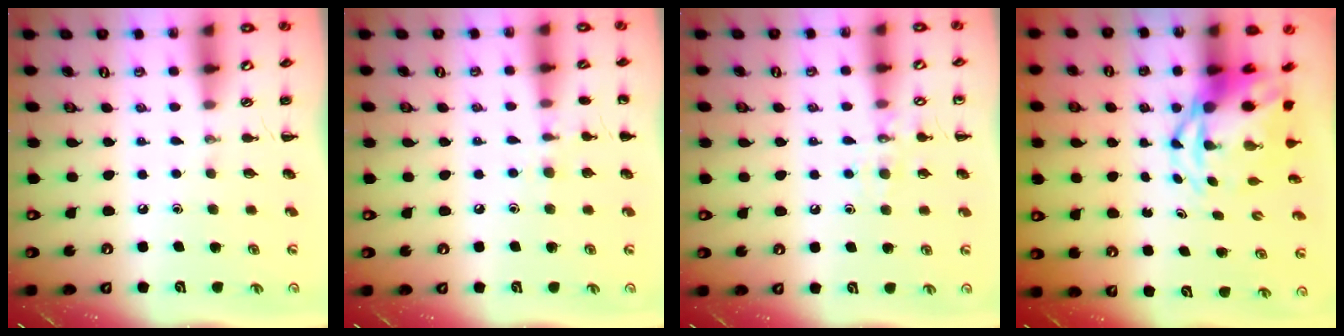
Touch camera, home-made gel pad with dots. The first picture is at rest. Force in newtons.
{"total": 7.4, "press": 7.2, "slide": 1.9}
{"total": 8.2, "press": 8.1, "slide": 1.3}
{"total": 7.4, "press": 7.1, "slide": 2.1}